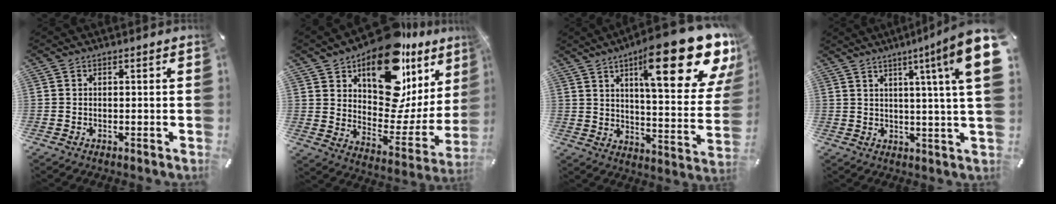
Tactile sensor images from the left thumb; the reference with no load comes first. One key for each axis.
{"total": 20.8, "fx": 12.4, "fy": 12.0, "fz": 11.6, "tx": -0.146, "ty": -0.108, "tz": 0.211}
{"total": 27.4, "fx": 15.4, "fy": 8.4, "fz": 21.0, "tx": -0.295, "ty": -0.107, "tz": 0.246}
{"total": 14.1, "fx": 5.5, "fy": 0.1, "fz": 13.0, "tx": -0.200, "ty": -0.040, "tz": 0.073}